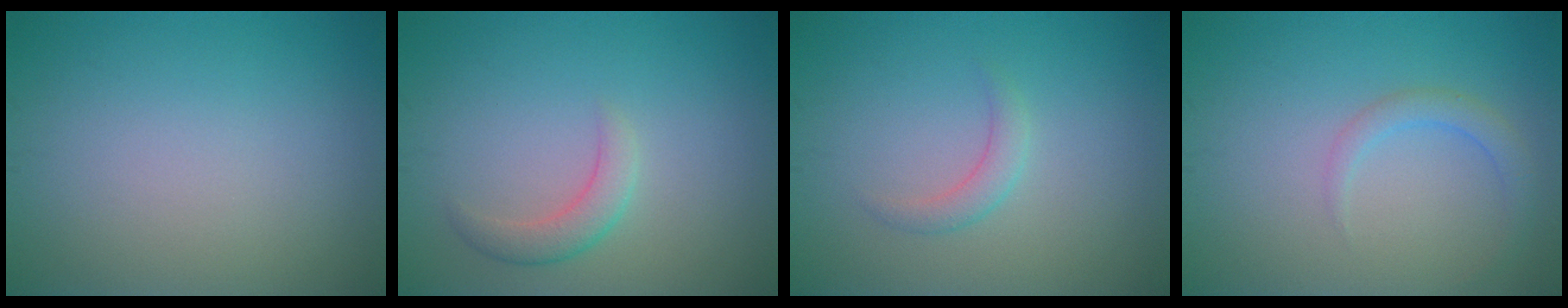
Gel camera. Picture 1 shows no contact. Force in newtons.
{"total": 2.2, "press": 2.1, "slide": 0.1}
{"total": 1.5, "press": 1.5, "slide": 0.0}
{"total": 1.8, "press": 1.8, "slide": 0.0}